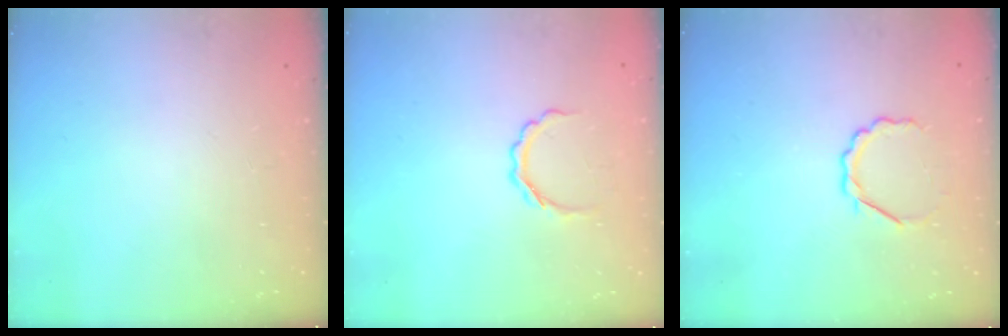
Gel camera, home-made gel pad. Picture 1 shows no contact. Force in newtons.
{"total": 4.1, "press": 4.1, "slide": 0.7}
{"total": 5.5, "press": 5.4, "slide": 1.3}